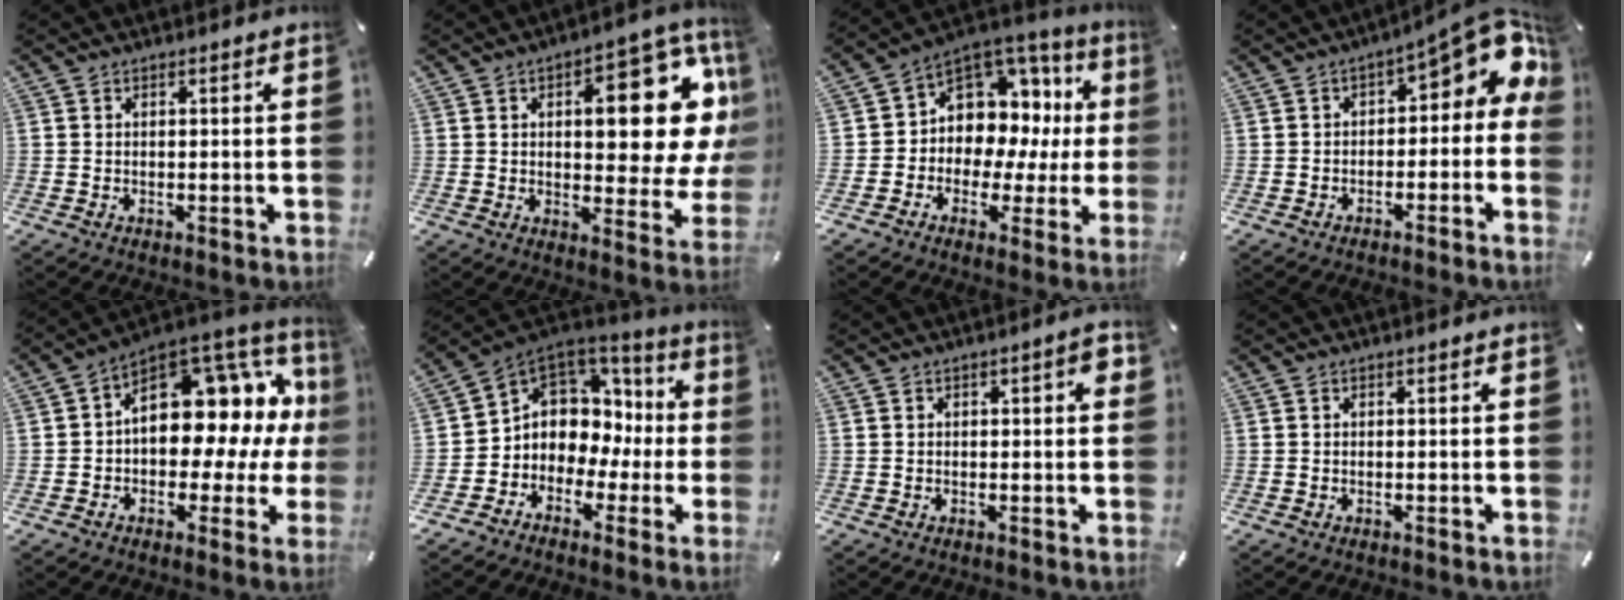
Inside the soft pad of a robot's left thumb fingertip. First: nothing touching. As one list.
[{"total": 19.1, "force": [6.2, 8.9, 15.8], "torque": [-0.180, -0.054, 0.091]}, {"total": 9.6, "force": [2.4, 8.5, 3.7], "torque": [-0.057, -0.044, 0.048]}, {"total": 9.4, "force": [3.1, 4.7, 7.5], "torque": [-0.087, -0.033, 0.051]}, {"total": 15.9, "force": [4.5, 10.9, 10.7], "torque": [-0.120, -0.057, 0.074]}, {"total": 7.4, "force": [0.9, 7.1, 1.8], "torque": [-0.046, -0.033, 0.019]}, {"total": 3.2, "force": [0.5, 1.3, 2.9], "torque": [-0.039, 0.003, 0.003]}, {"total": 0.0}]